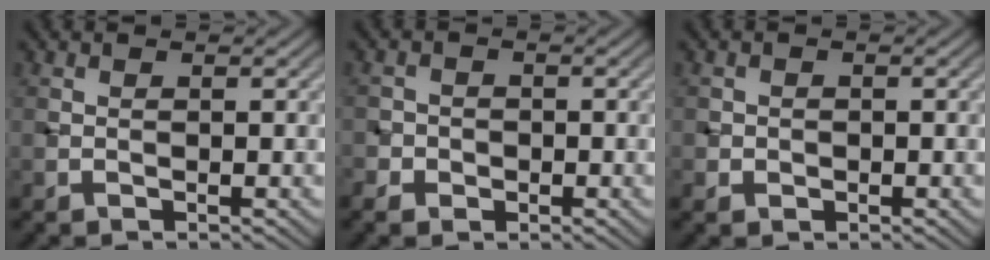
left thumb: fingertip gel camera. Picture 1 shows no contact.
{"total": 2.6, "force": [-1.2, 2.2, 0.6], "torque": [-0.008, 0.001, -0.031]}
{"total": 1.4, "force": [-0.3, 1.3, 0.3], "torque": [0.001, -0.005, -0.007]}